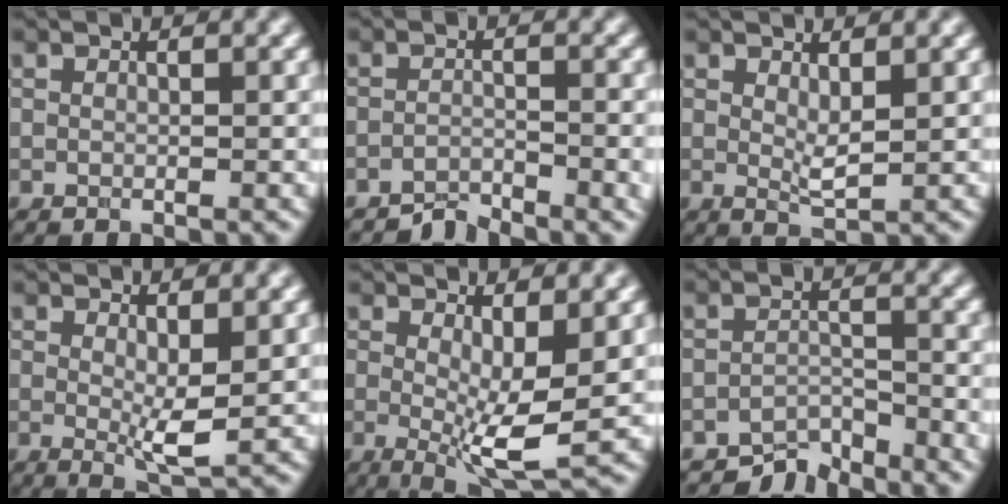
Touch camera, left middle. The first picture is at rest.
{"total": 2.7, "force": [-2.3, 0.6, 1.2], "torque": [-0.018, 0.000, -0.046]}
{"total": 1.8, "force": [0.8, 0.5, 1.6], "torque": [-0.032, -0.007, 0.018]}
{"total": 3.2, "force": [0.3, 0.7, 3.1], "torque": [-0.054, -0.012, 0.008]}
{"total": 5.9, "force": [-0.1, 1.5, 5.8], "torque": [-0.094, -0.018, 0.002]}
{"total": 3.0, "force": [-2.9, 0.7, 0.7], "torque": [-0.004, 0.006, -0.056]}